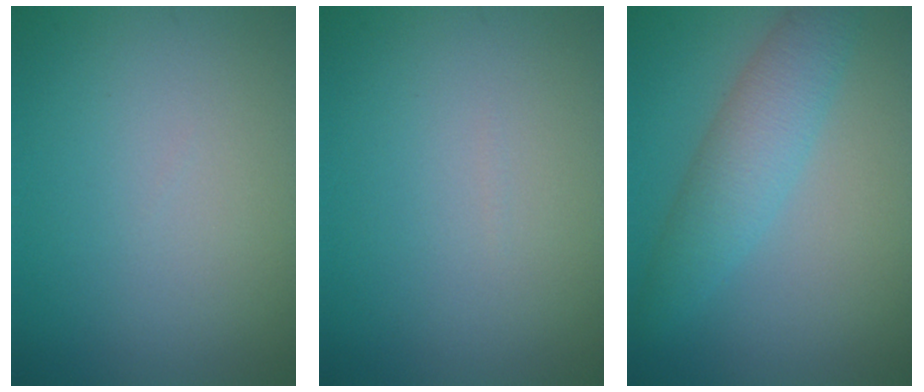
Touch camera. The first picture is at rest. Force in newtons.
{"total": 0.0}
{"total": 4.1, "press": 4.1, "slide": 0.0}